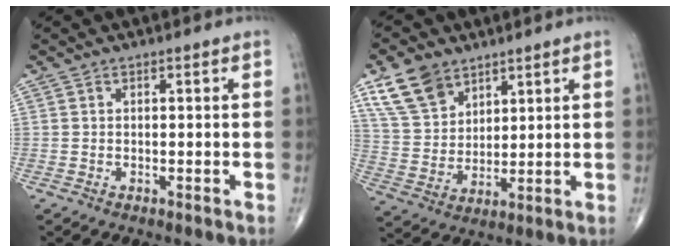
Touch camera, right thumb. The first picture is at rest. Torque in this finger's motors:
{"motor_torque": [-0.18, 2.50, 0.45, 0.37, 0.07]}